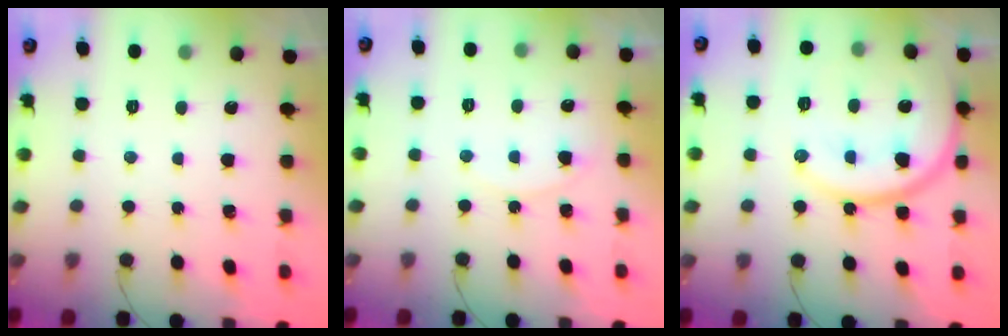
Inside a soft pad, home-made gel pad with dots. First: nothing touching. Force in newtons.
{"total": 5.3, "press": 5.2, "slide": 0.6}
{"total": 17.0, "press": 17.0, "slide": 1.0}